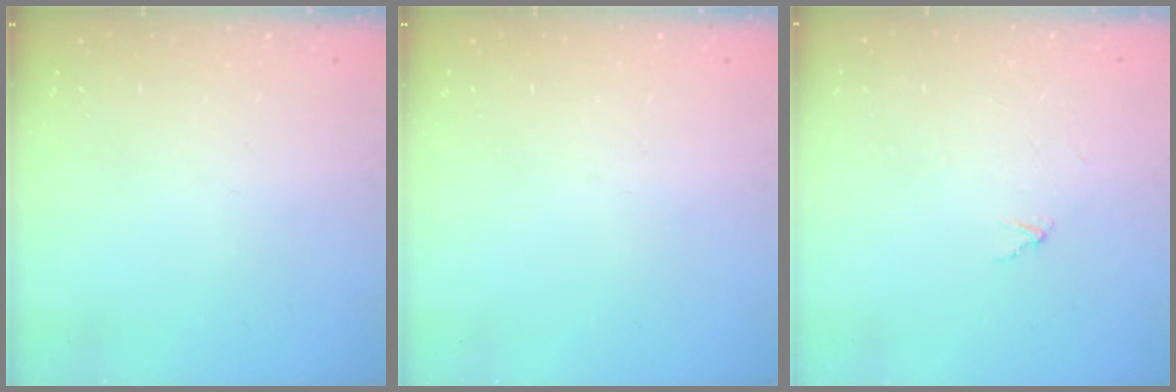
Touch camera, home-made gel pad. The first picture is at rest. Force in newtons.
{"total": 0.0}
{"total": 2.7, "press": 2.7, "slide": 0.1}